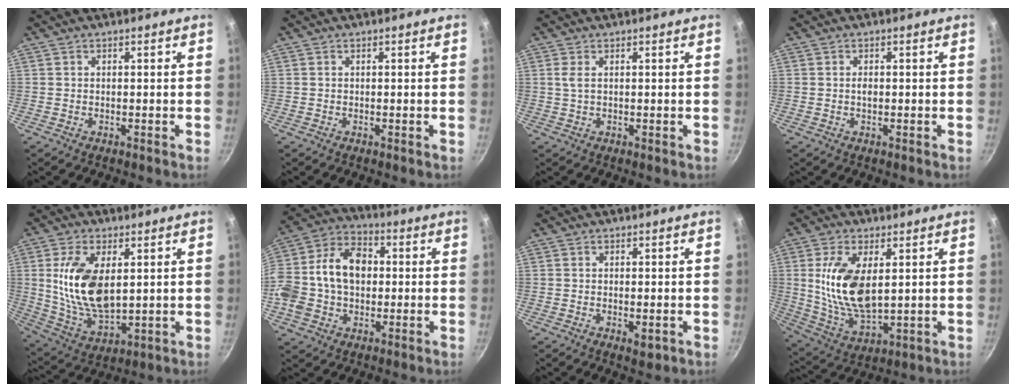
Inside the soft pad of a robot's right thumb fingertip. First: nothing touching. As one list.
[{"total": 0.0}, {"total": 1.7, "force": [0.5, 0.6, 1.5], "torque": [-0.032, 0.000, 0.012]}, {"total": 1.2, "force": [0.0, 0.8, 0.9], "torque": [-0.014, 0.002, -0.001]}, {"total": 15.3, "force": [2.8, 8.2, 12.6], "torque": [-0.231, -0.019, 0.064]}, {"total": 18.2, "force": [0.3, 13.2, 12.5], "torque": [-0.219, 0.041, -0.009]}, {"total": 2.4, "force": [-0.7, 1.0, 2.1], "torque": [-0.036, -0.007, -0.008]}, {"total": 14.4, "force": [2.7, 7.3, 12.1], "torque": [-0.228, -0.020, 0.060]}]